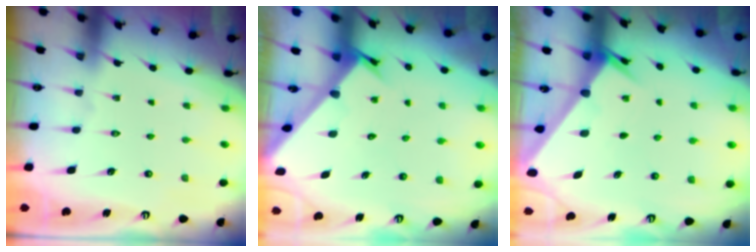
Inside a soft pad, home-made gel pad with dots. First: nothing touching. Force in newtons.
{"total": 2.2, "press": 2.2, "slide": 0.2}
{"total": 1.9, "press": 1.9, "slide": 0.0}